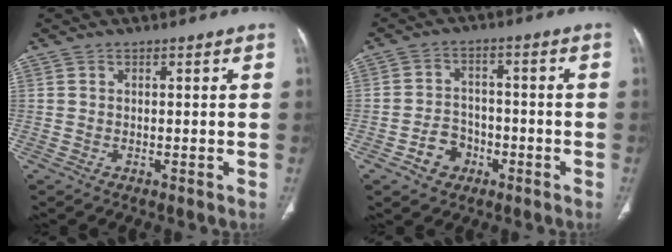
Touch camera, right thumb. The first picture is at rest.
{"total": 6.0, "force": [-2.9, 4.9, 2.0], "torque": [-0.006, 0.031, -0.044]}